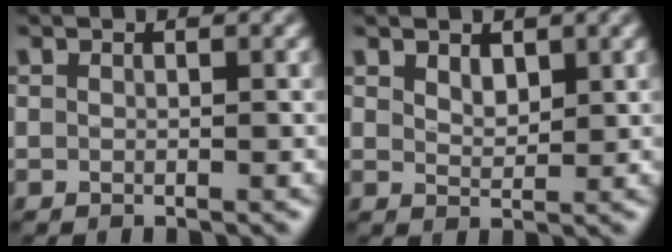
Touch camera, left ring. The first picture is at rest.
{"total": 1.6, "force": [1.1, 0.9, 0.9], "torque": [-0.017, -0.002, 0.025]}